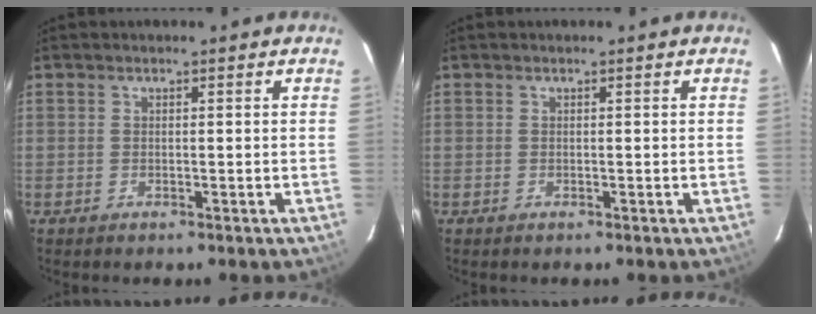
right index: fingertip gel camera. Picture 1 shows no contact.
{"total": 0.0}